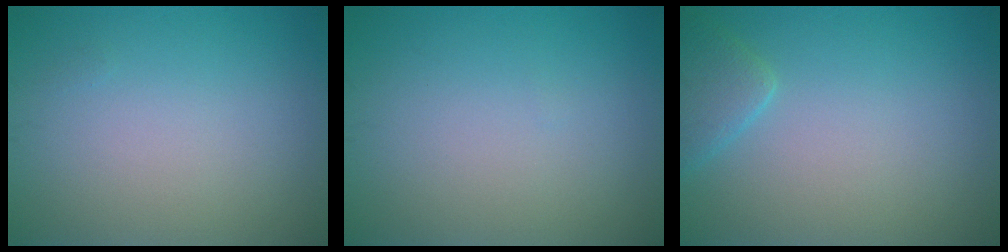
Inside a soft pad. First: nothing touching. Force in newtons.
{"total": 0.0}
{"total": 2.2, "press": 2.2, "slide": 0.1}